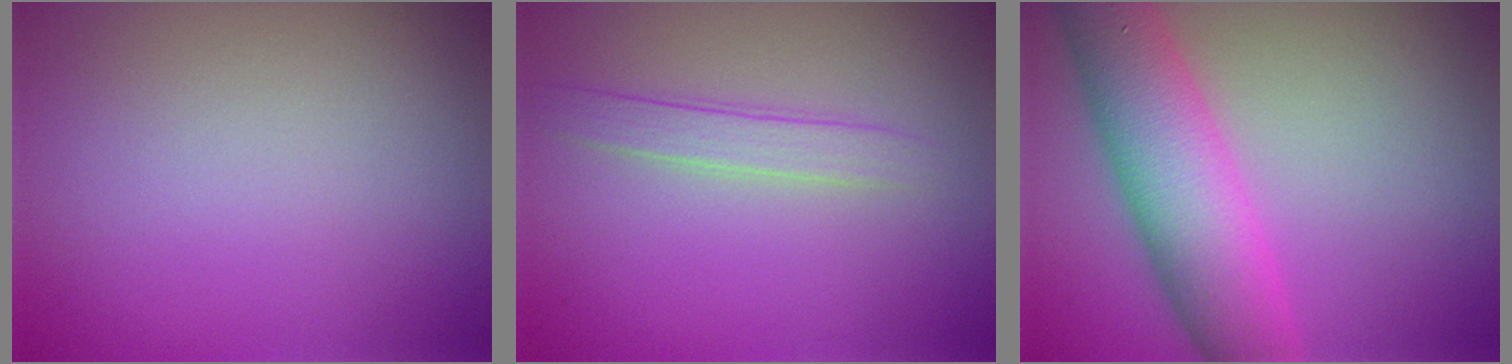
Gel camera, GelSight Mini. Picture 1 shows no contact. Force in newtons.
{"total": 1.9, "press": 1.9, "slide": 0.1}
{"total": 7.8, "press": 7.8, "slide": 0.4}